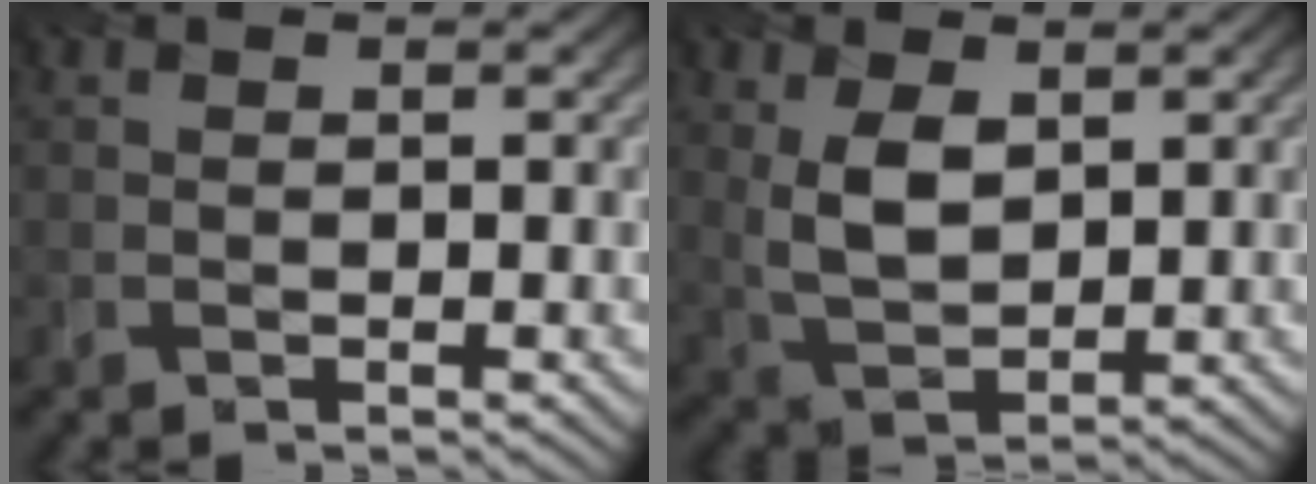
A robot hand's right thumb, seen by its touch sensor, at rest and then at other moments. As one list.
[{"total": 6.0, "force": [1.7, 3.5, 4.6], "torque": [-0.109, -0.002, 0.040]}]